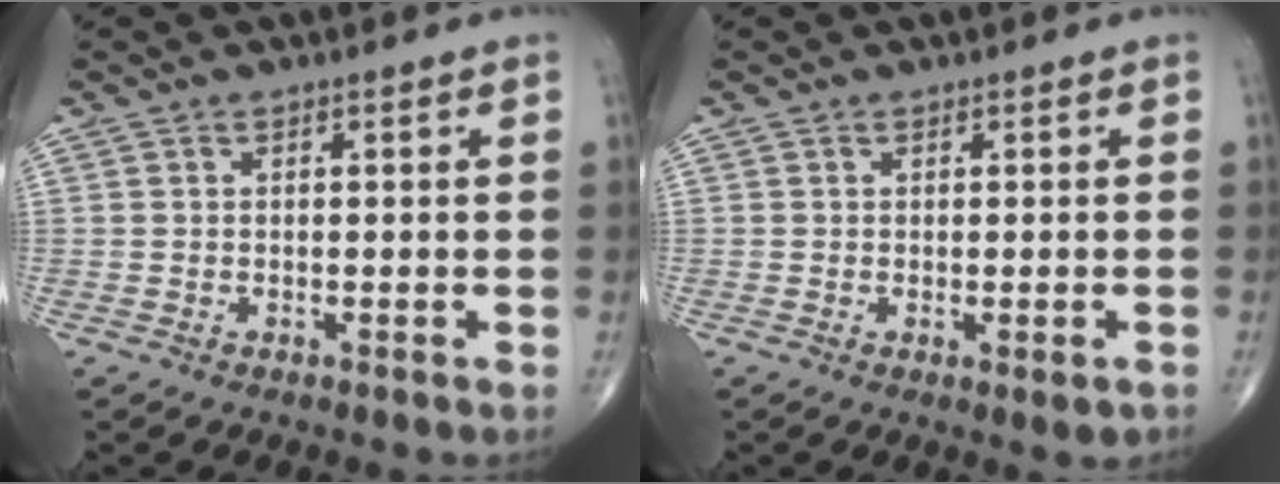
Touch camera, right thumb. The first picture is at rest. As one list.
[{"total": 2.5, "force": [-0.8, 0.8, 2.2], "torque": [-0.029, -0.005, -0.004]}]